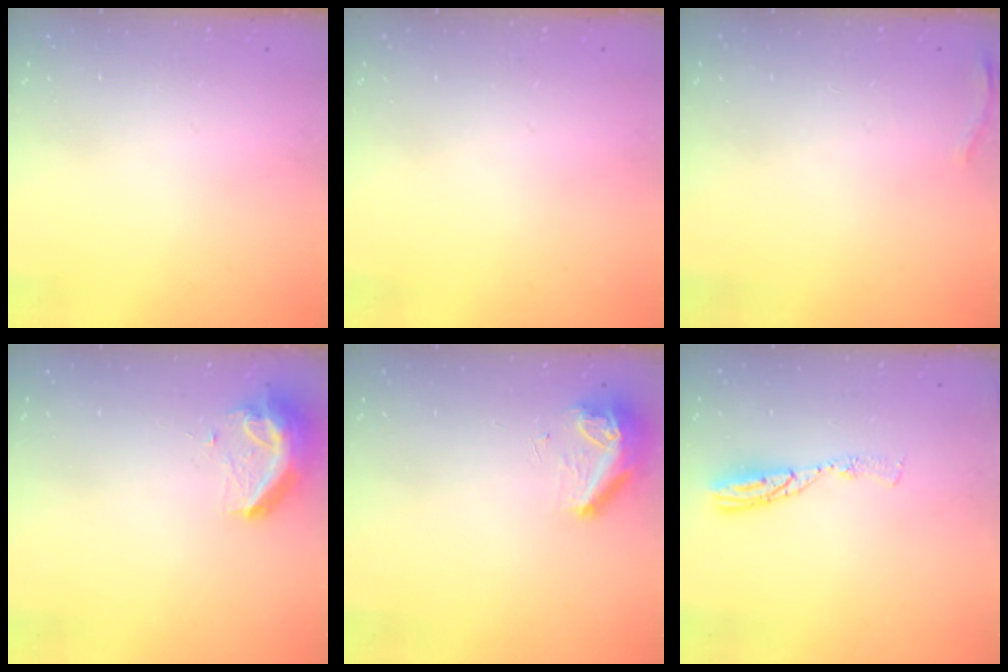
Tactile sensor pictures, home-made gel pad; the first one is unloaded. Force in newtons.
{"total": 0.0}
{"total": 7.3, "press": 5.5, "slide": 4.8}
{"total": 9.2, "press": 9.2, "slide": 0.3}
{"total": 8.3, "press": 8.2, "slide": 0.9}
{"total": 7.8, "press": 7.8, "slide": 0.8}